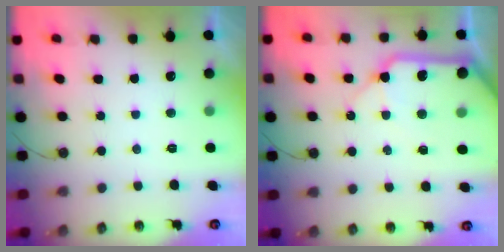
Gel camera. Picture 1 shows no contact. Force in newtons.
{"total": 15.8, "press": 15.6, "slide": 2.3}